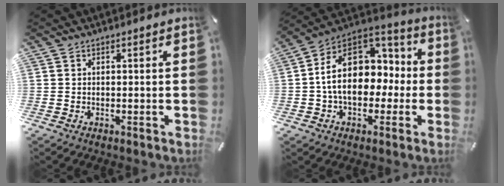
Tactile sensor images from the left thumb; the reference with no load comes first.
{"total": 18.1, "force": [1.0, 13.5, 12.0], "torque": [-0.198, 0.002, 0.021]}